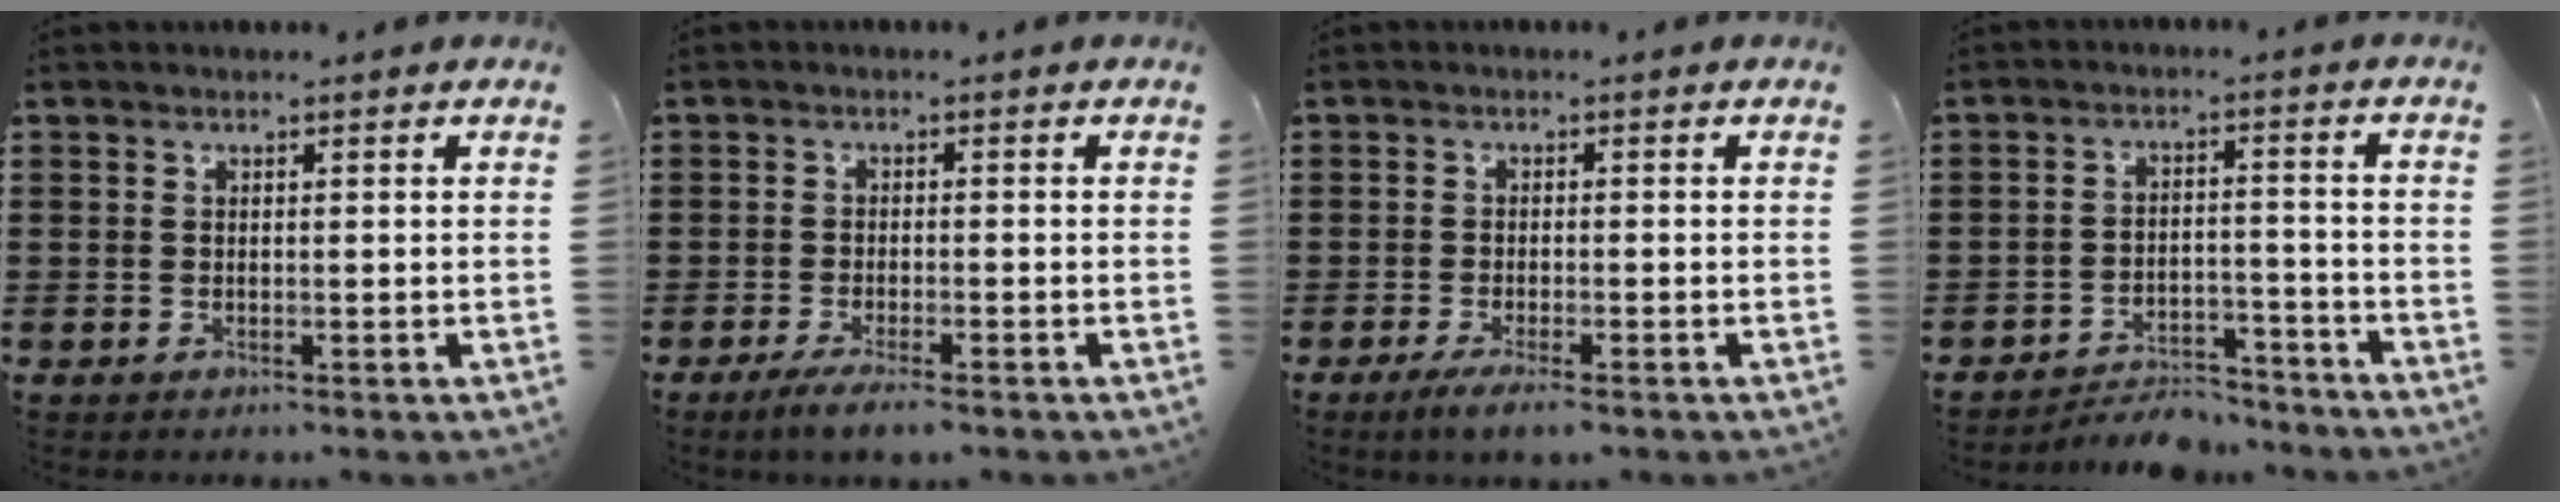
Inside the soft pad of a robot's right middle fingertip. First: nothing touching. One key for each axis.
{"total": 2.5, "fx": -2.0, "fy": 0.1, "fz": 1.5, "tx": -0.024, "ty": 0.002, "tz": -0.037}
{"total": 2.2, "fx": -1.7, "fy": 0.2, "fz": 1.5, "tx": -0.024, "ty": 0.002, "tz": -0.031}
{"total": 5.0, "fx": -4.8, "fy": 1.0, "fz": 0.7, "tx": -0.014, "ty": 0.011, "tz": -0.099}